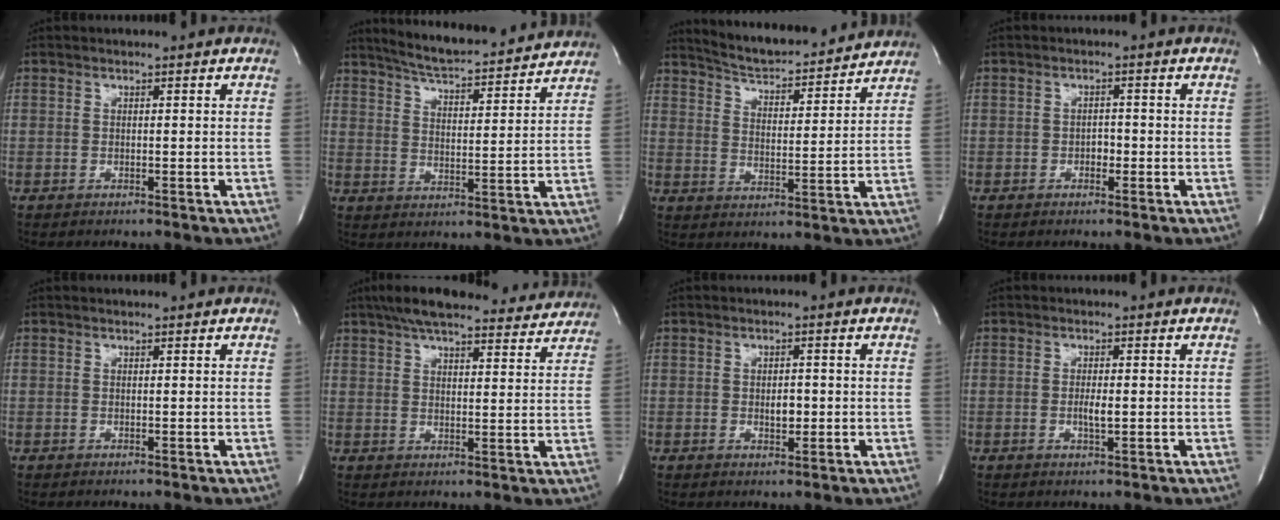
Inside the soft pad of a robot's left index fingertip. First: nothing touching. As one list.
[{"total": 16.6, "force": [15.4, 1.9, 5.9], "torque": [-0.098, 0.008, 0.218]}, {"total": 15.4, "force": [14.5, 2.3, 4.7], "torque": [-0.076, 0.001, 0.211]}, {"total": 1.5, "force": [-0.6, 1.0, 1.0], "torque": [-0.013, 0.005, -0.011]}, {"total": 0.5, "force": [0.5, 0.0, 0.2], "torque": [-0.005, 0.004, 0.009]}, {"total": 21.3, "force": [19.1, 4.0, 8.5], "torque": [-0.133, 0.027, 0.251]}, {"total": 2.2, "force": [-0.2, 1.2, 1.8], "torque": [-0.030, 0.000, -0.001]}, {"total": 2.1, "force": [-0.3, 0.4, 2.0], "torque": [-0.042, -0.002, -0.004]}]